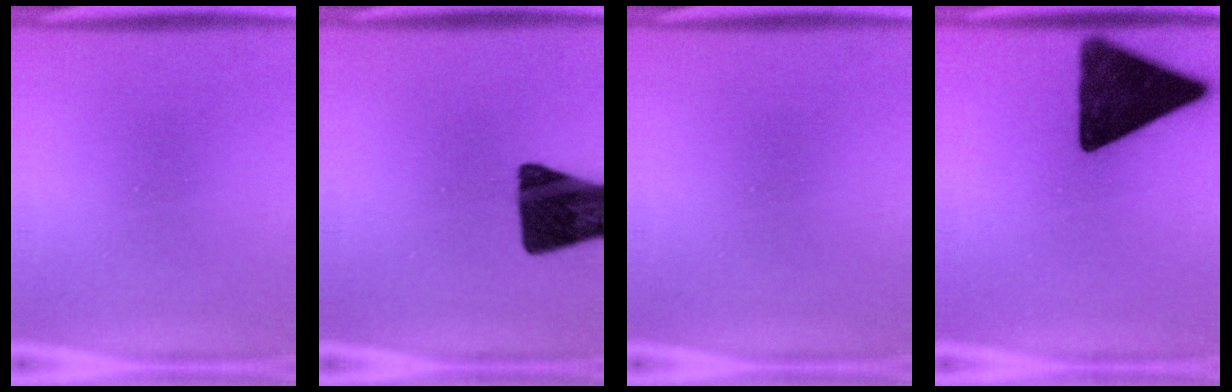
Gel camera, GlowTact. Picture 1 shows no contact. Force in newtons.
{"total": 17.5}
{"total": 0.0}
{"total": 15.4}